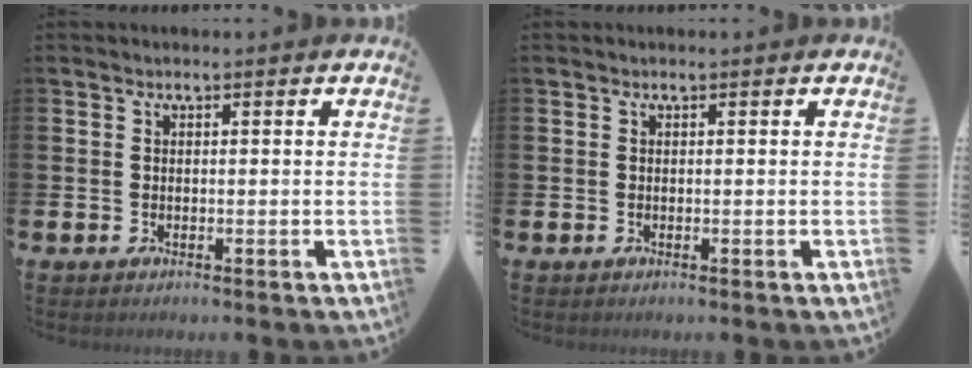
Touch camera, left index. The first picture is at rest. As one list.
[{"total": 0.0}]